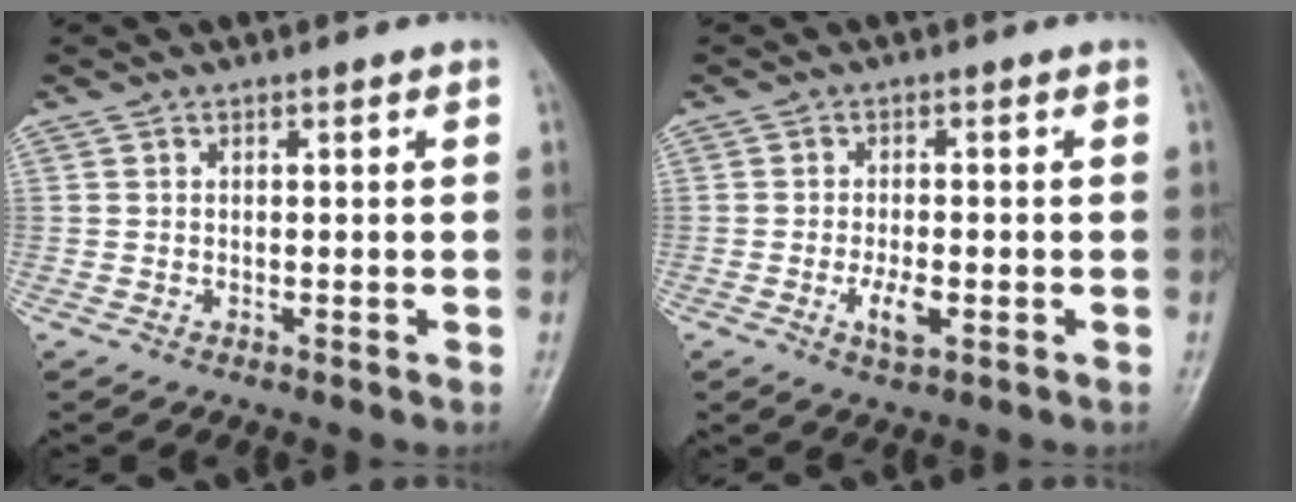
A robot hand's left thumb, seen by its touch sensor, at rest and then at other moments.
{"total": 4.3, "force": [-1.3, 1.8, 3.6], "torque": [-0.068, 0.000, -0.021]}